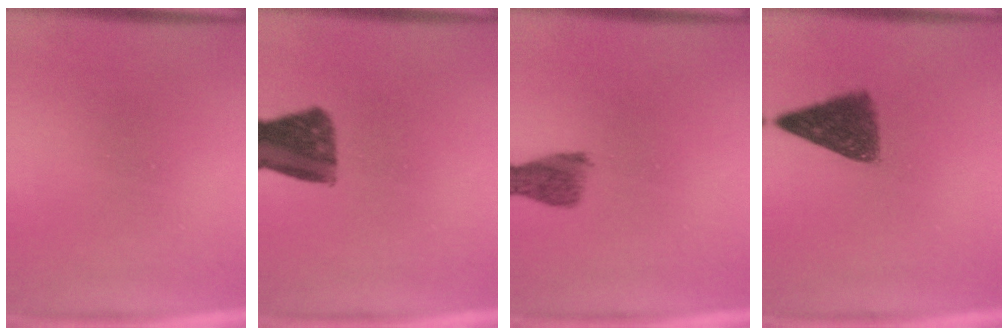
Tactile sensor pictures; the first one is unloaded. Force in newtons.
{"total": 10.4}
{"total": 3.9}
{"total": 7.0}